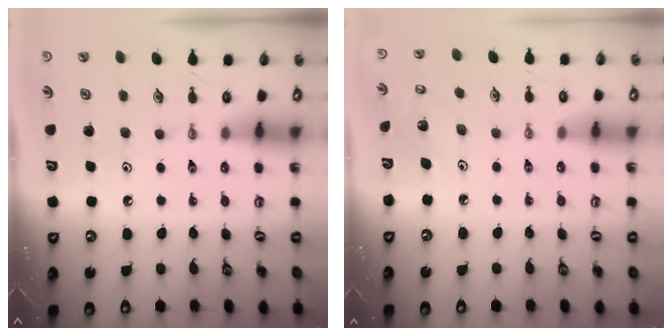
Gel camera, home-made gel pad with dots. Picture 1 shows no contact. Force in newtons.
{"total": 3.5, "press": 3.5, "slide": 0.2}